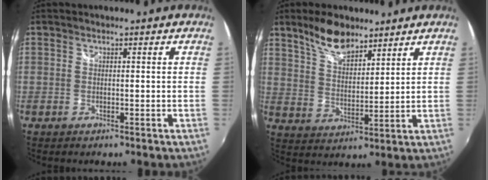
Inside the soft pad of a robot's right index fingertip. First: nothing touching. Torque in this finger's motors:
{"motor_torque": [0.51, 0.51, 0.33, 0.05]}